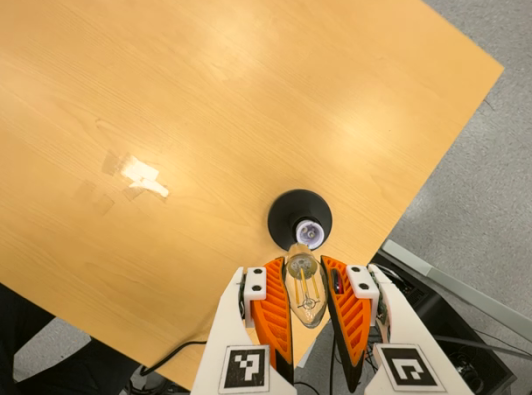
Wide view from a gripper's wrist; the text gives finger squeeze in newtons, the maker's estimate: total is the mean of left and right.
{"total": 21.6, "left": 24.4, "right": 18.8}